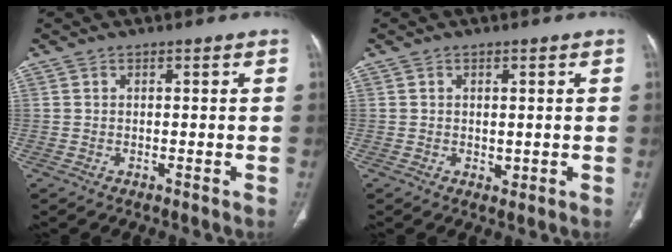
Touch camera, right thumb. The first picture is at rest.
{"total": 1.2, "force": [0.2, 0.9, 0.7], "torque": [-0.008, -0.003, 0.006]}